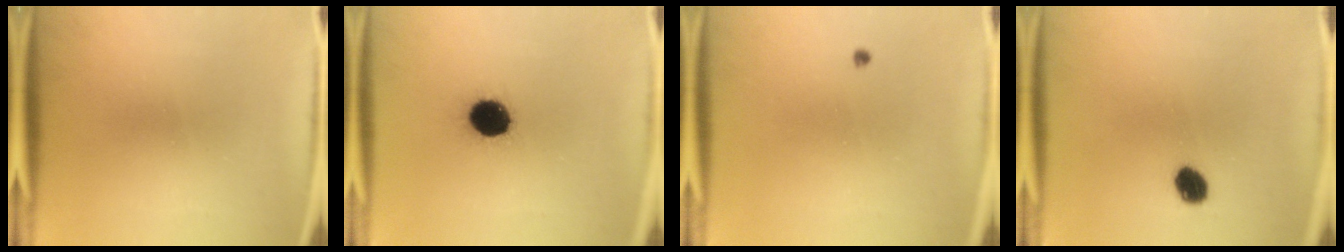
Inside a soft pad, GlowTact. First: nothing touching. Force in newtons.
{"total": 13.1}
{"total": 0.7}
{"total": 4.3}